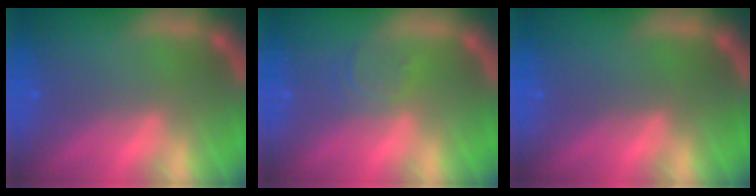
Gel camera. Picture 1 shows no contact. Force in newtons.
{"total": 1.9}
{"total": 0.0}